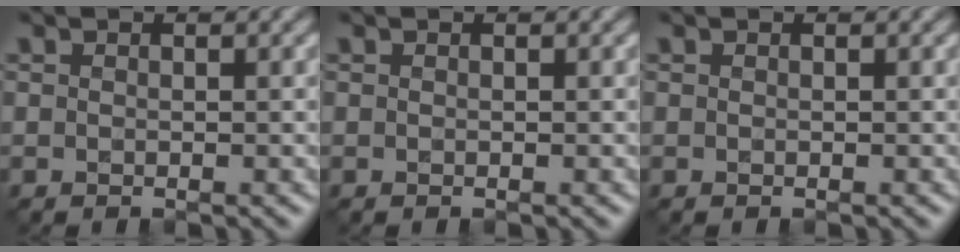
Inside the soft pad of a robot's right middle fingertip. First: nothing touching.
{"total": 0.0}
{"total": 0.0}